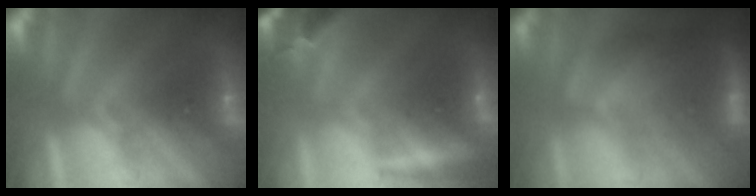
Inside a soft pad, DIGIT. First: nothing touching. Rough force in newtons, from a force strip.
{"total": 5.8}
{"total": 3.7}